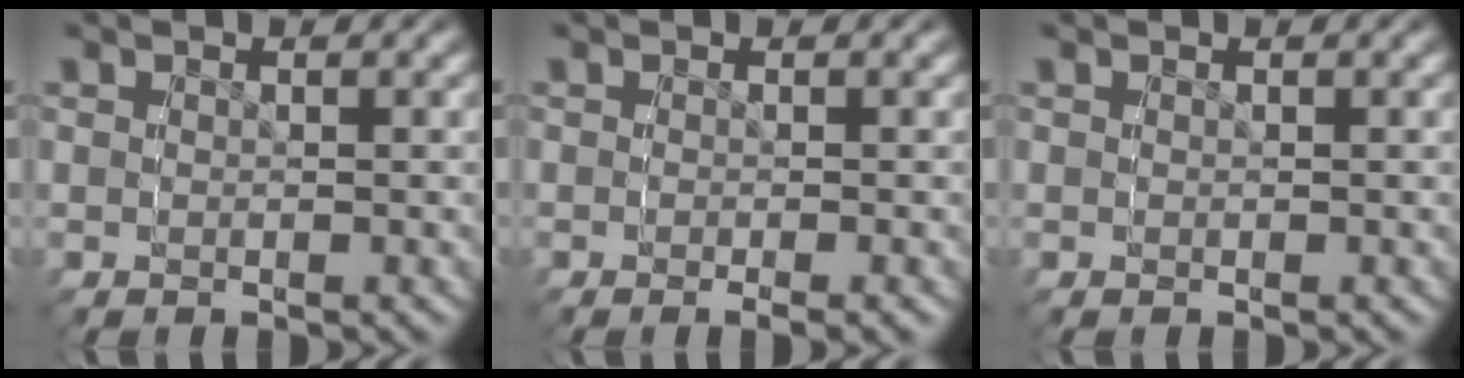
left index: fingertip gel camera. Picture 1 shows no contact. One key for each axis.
{"total": 2.0, "fx": -0.2, "fy": -1.9, "fz": -0.4, "tx": 0.010, "ty": 0.011, "tz": -0.007}
{"total": 0.0}